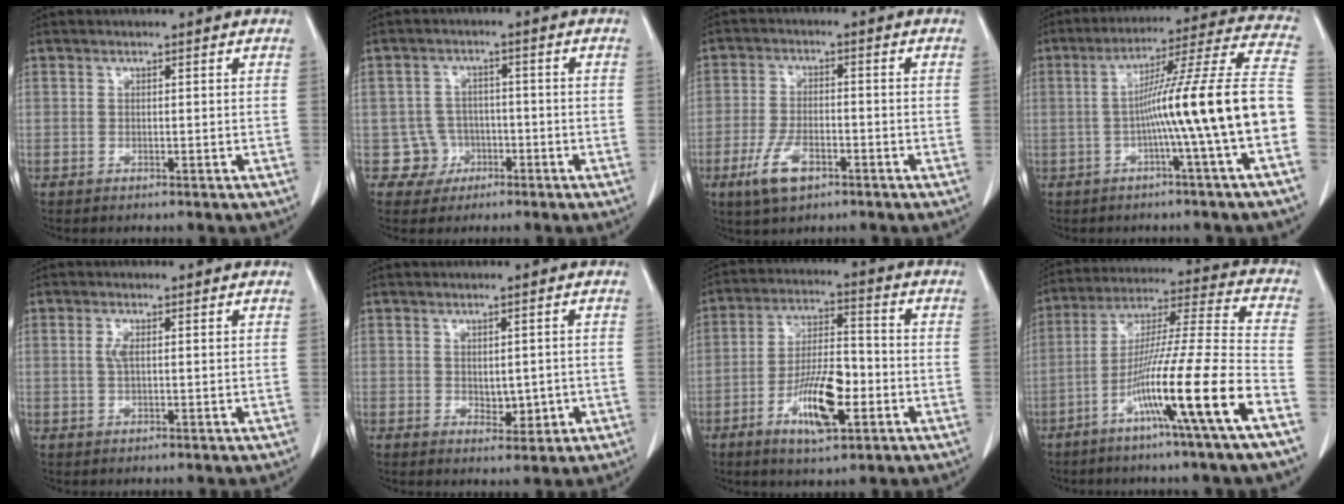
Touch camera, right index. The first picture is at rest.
{"total": 4.3, "force": [-1.6, 3.9, -0.4], "torque": [0.017, 0.017, -0.024]}
{"total": 6.7, "force": [-3.6, 2.7, 5.0], "torque": [-0.107, -0.007, -0.065]}
{"total": 15.6, "force": [-3.0, -1.8, 15.2], "torque": [-0.232, 0.019, -0.056]}
{"total": 1.7, "force": [0.4, 0.6, 1.6], "torque": [-0.037, 0.000, 0.008]}
{"total": 3.2, "force": [-0.4, 1.9, 2.5], "torque": [-0.031, -0.003, 0.004]}
{"total": 11.2, "force": [-4.2, 3.2, 9.9], "torque": [-0.187, -0.001, -0.072]}
{"total": 17.6, "force": [-8.4, -1.6, 15.5], "torque": [-0.282, -0.019, -0.149]}